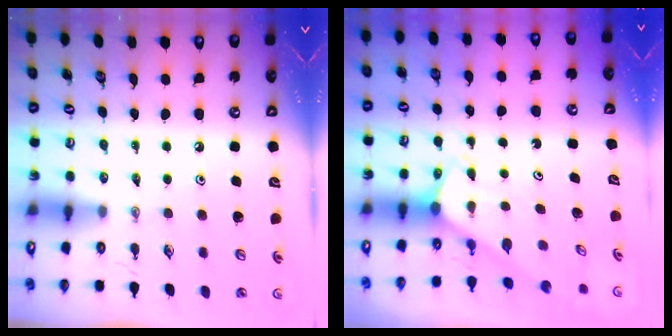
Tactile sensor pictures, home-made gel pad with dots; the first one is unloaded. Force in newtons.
{"total": 2.0, "press": 2.0, "slide": 0.2}